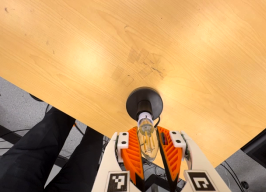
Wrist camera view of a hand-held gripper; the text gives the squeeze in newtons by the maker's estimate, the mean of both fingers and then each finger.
{"total": 11.7, "left": 12.6, "right": 10.8}